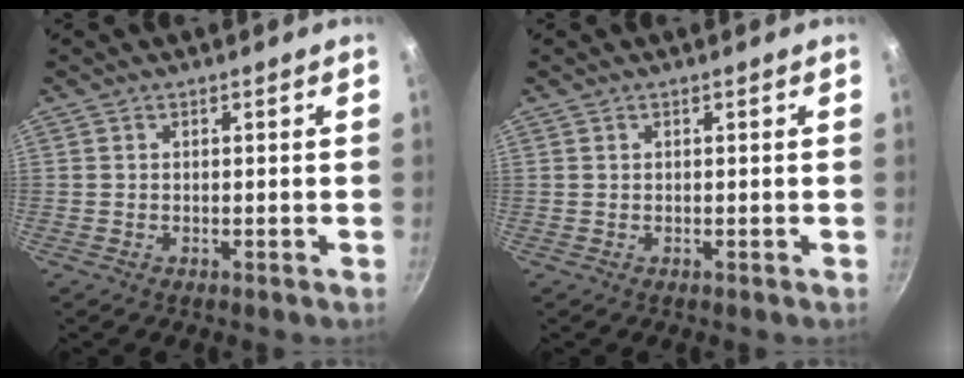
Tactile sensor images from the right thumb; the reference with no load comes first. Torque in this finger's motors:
{"motor_torque": [0.06, 0.03, -0.08, 0.02, 0.00]}